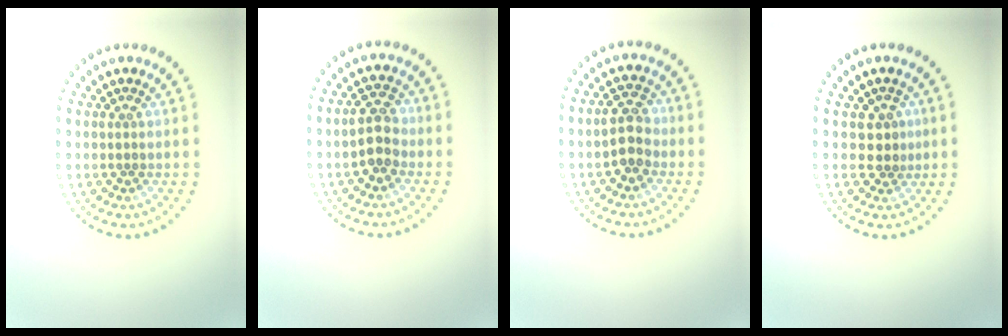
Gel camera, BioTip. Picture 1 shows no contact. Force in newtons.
{"total": 2.8, "press": 2.8, "slide": 0.6}
{"total": 2.8, "press": 2.8, "slide": 0.6}
{"total": 1.8, "press": 1.5, "slide": 0.9}